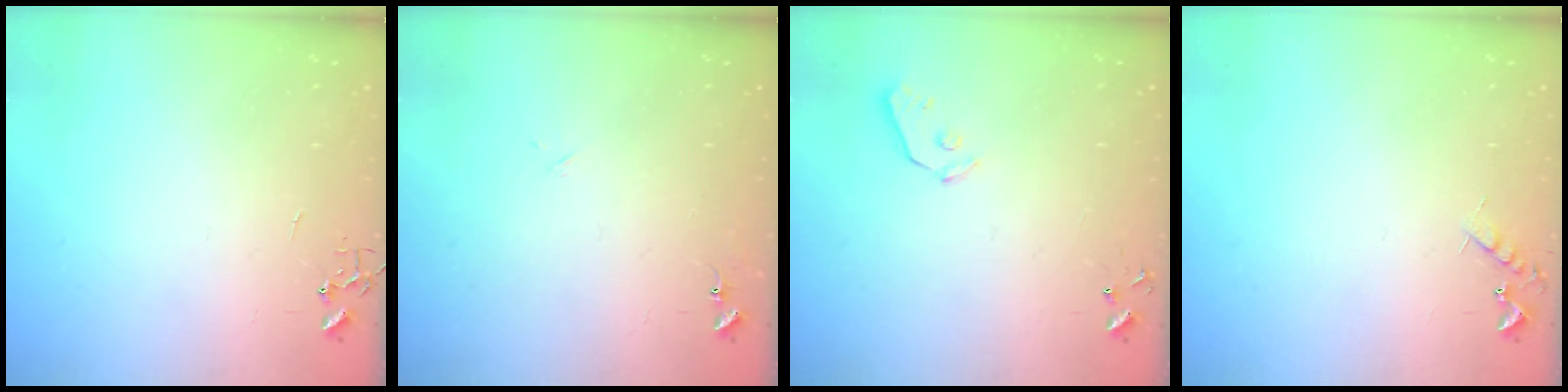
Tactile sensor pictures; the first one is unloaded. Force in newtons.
{"total": 7.8, "press": 7.8, "slide": 0.6}
{"total": 4.0, "press": 4.0, "slide": 0.2}
{"total": 6.1, "press": 6.0, "slide": 0.9}